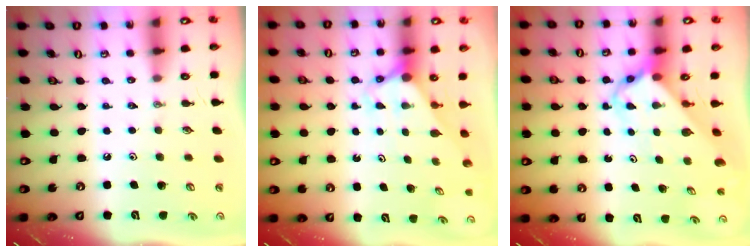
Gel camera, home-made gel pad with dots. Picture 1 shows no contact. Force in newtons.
{"total": 2.8, "press": 2.8, "slide": 0.0}
{"total": 4.7, "press": 4.7, "slide": 0.4}